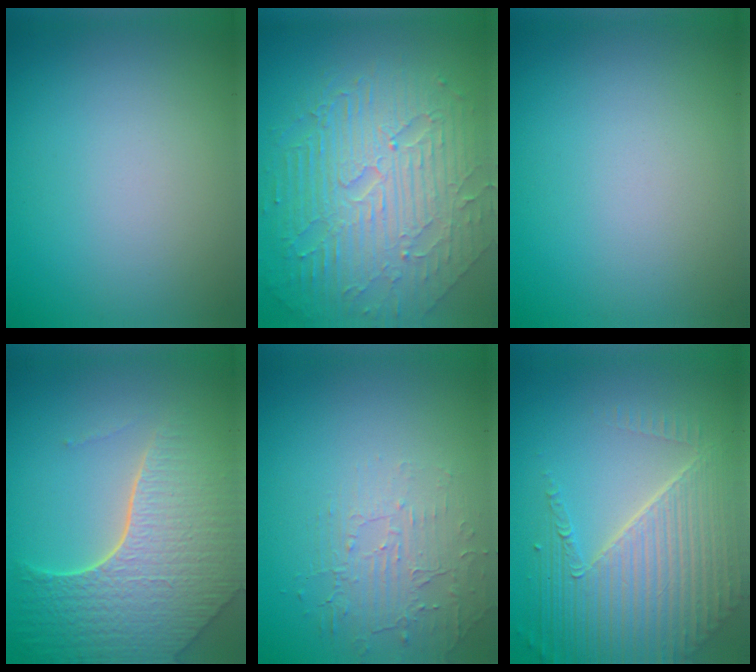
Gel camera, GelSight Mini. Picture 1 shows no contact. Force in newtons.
{"total": 9.5, "press": 6.3, "slide": 7.1}
{"total": 0.0}
{"total": 7.9, "press": 5.7, "slide": 5.4}
{"total": 1.9, "press": 1.0, "slide": 1.6}
{"total": 7.7, "press": 5.4, "slide": 5.5}